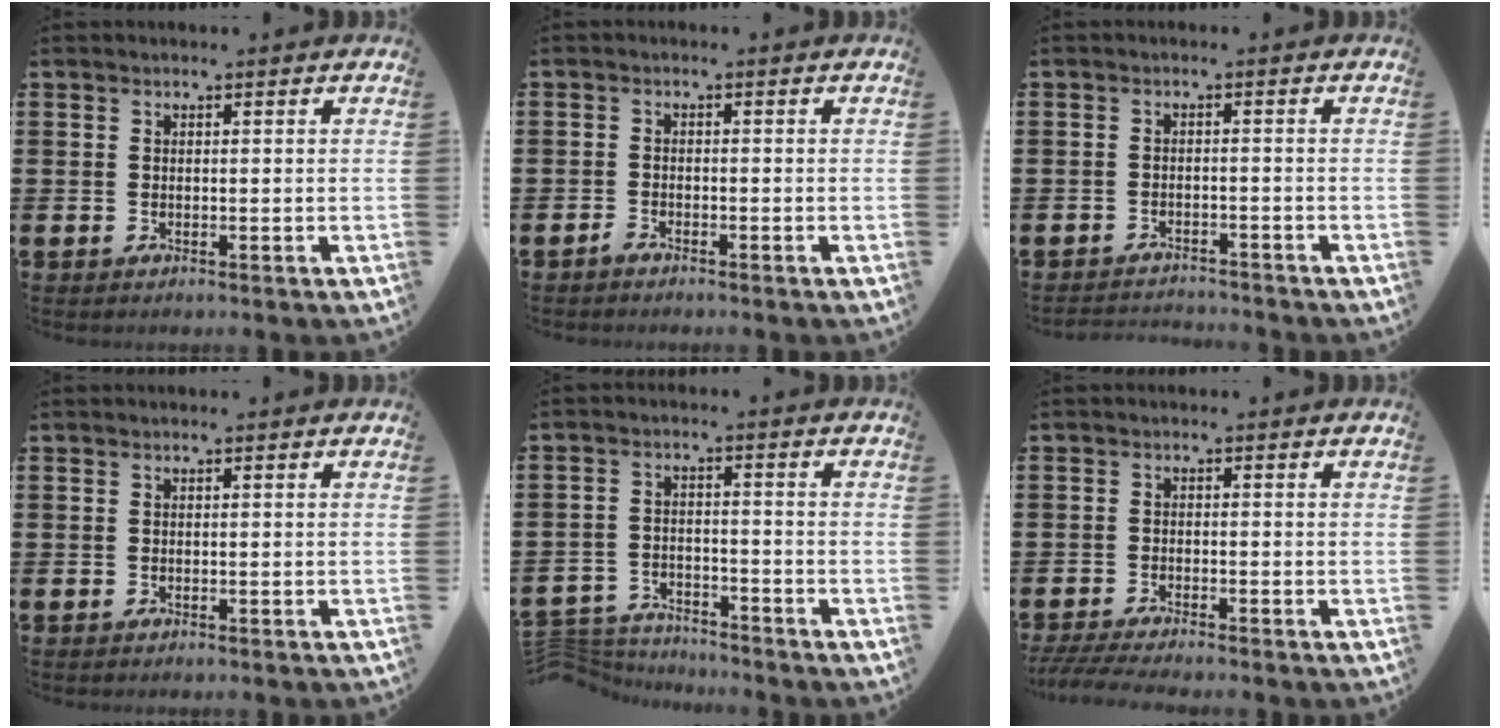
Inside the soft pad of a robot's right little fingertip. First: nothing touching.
{"total": 1.1, "force": [-1.0, 0.4, 0.3], "torque": [-0.008, 0.001, -0.021]}
{"total": 2.0, "force": [-2.0, 0.0, -0.2], "torque": [-0.002, 0.002, -0.044]}
{"total": 0.0}
{"total": 3.5, "force": [-3.5, 0.7, 0.0], "torque": [-0.013, -0.002, -0.077]}
{"total": 2.3, "force": [-2.1, 0.0, 0.8], "torque": [-0.020, -0.002, -0.043]}